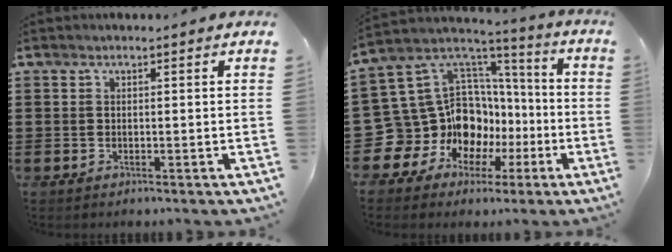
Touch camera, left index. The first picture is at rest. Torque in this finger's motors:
{"motor_torque": [1.46, 0.68, 0.56, 0.07]}